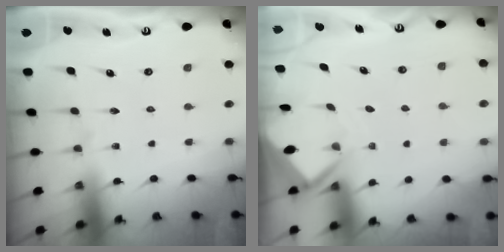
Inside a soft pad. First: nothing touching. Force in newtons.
{"total": 2.8, "press": 2.8, "slide": 0.1}